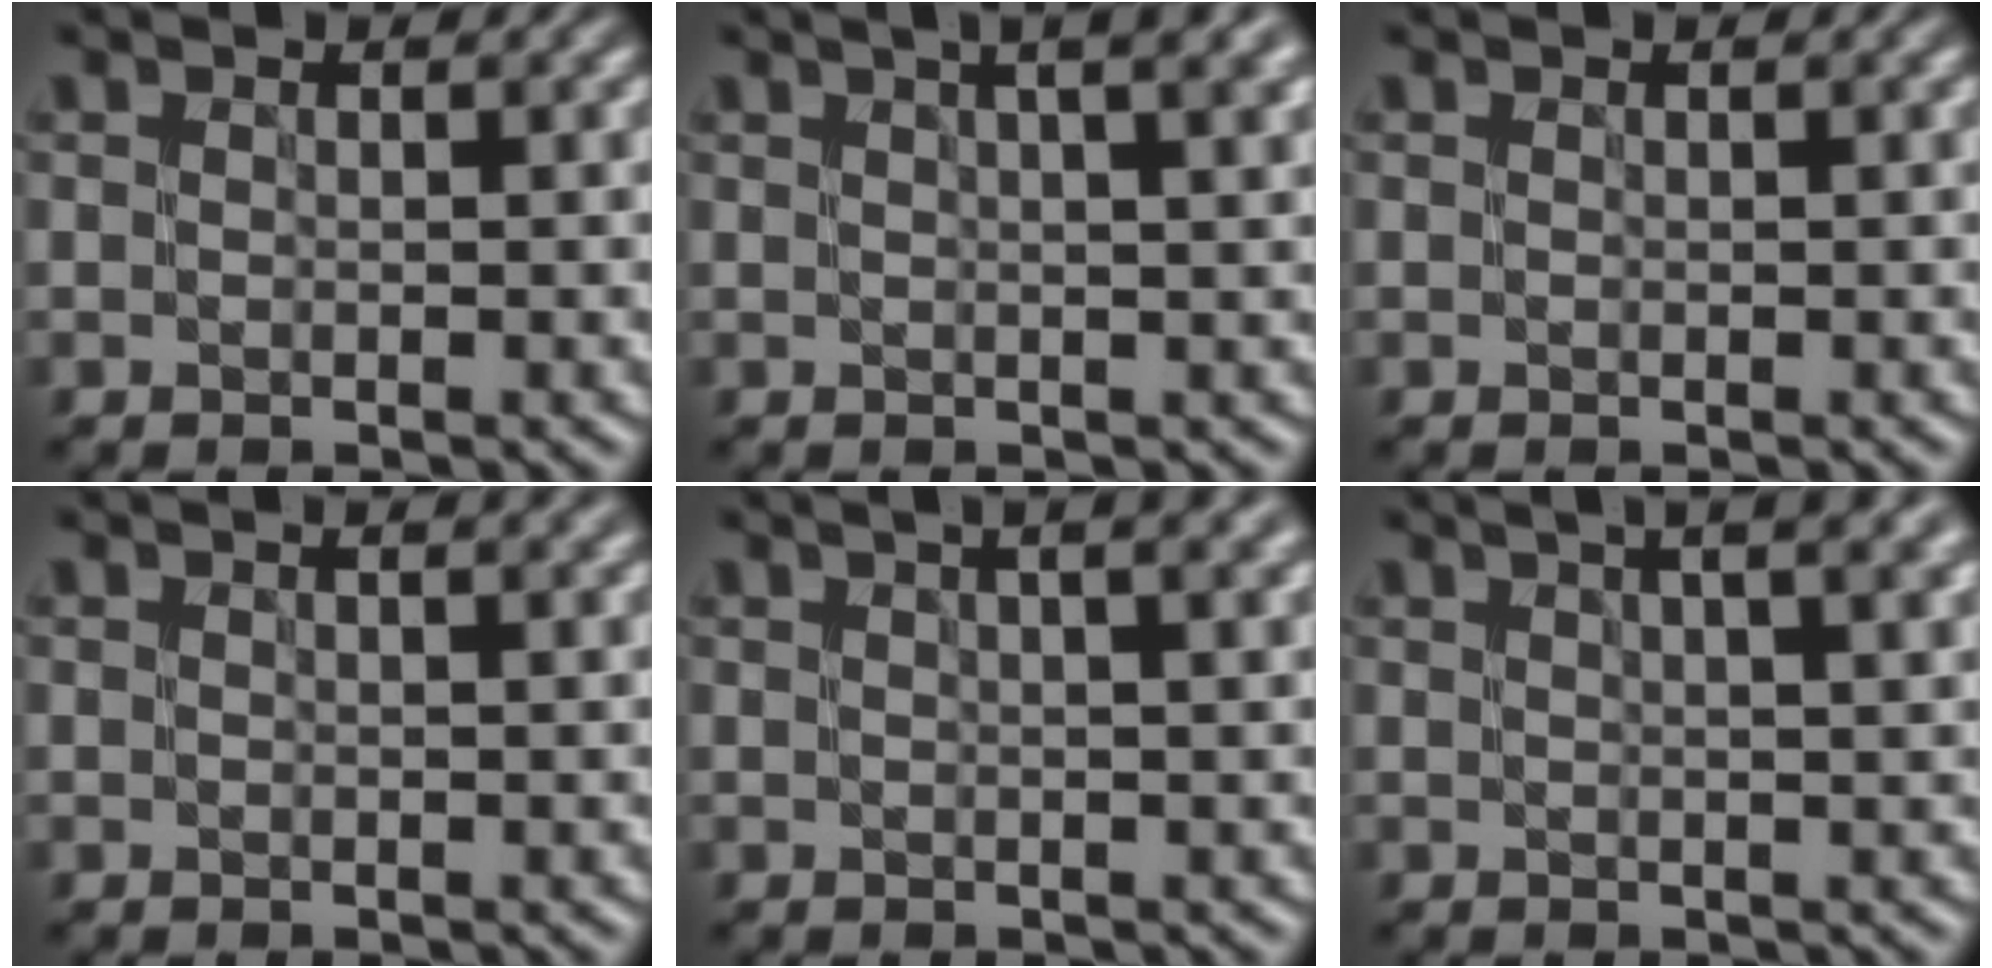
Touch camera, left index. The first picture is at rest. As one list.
[{"total": 5.6, "force": [2.7, 2.2, 4.4], "torque": [-0.036, 0.029, 0.008]}, {"total": 0.0}, {"total": 1.0, "force": [0.6, 0.3, 0.8], "torque": [-0.010, 0.001, 0.008]}, {"total": 3.8, "force": [1.9, 1.2, 3.1], "torque": [-0.031, 0.011, 0.006]}, {"total": 6.2, "force": [3.2, 2.5, 4.7], "torque": [-0.034, 0.035, 0.013]}]